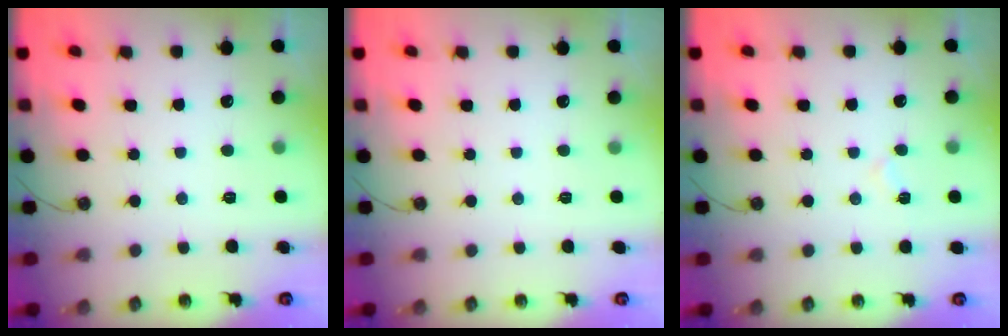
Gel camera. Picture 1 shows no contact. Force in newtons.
{"total": 0.0}
{"total": 4.7, "press": 4.2, "slide": 2.1}